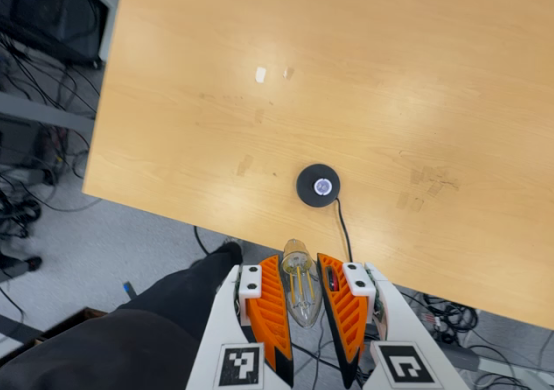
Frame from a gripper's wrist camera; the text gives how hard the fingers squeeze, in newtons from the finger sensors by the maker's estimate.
{"total": 13.9, "left": 14.9, "right": 13.0}